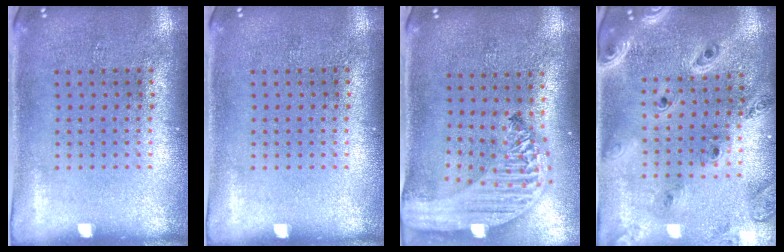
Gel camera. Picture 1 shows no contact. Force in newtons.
{"total": 0.0}
{"total": 3.0, "press": 2.4, "slide": 1.9}
{"total": 1.8, "press": 1.7, "slide": 0.4}